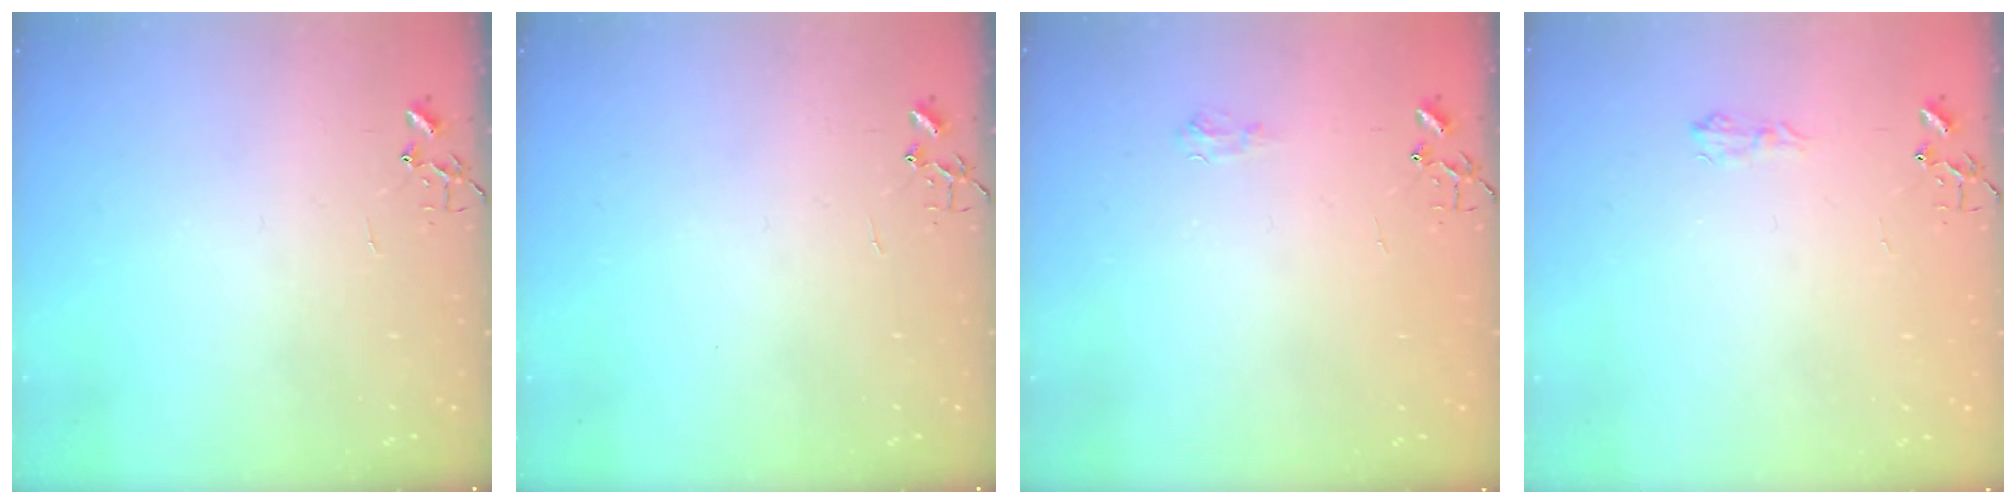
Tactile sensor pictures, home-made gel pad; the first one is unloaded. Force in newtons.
{"total": 0.0}
{"total": 5.2, "press": 5.1, "slide": 0.6}
{"total": 5.8, "press": 5.8, "slide": 0.7}